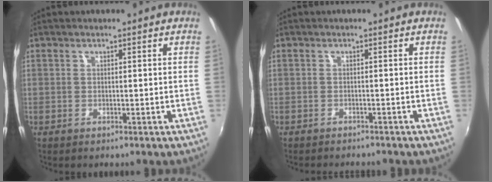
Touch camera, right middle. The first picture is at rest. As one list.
[{"total": 3.1, "force": [-2.9, 0.7, 0.8], "torque": [-0.024, -0.014, -0.044]}]